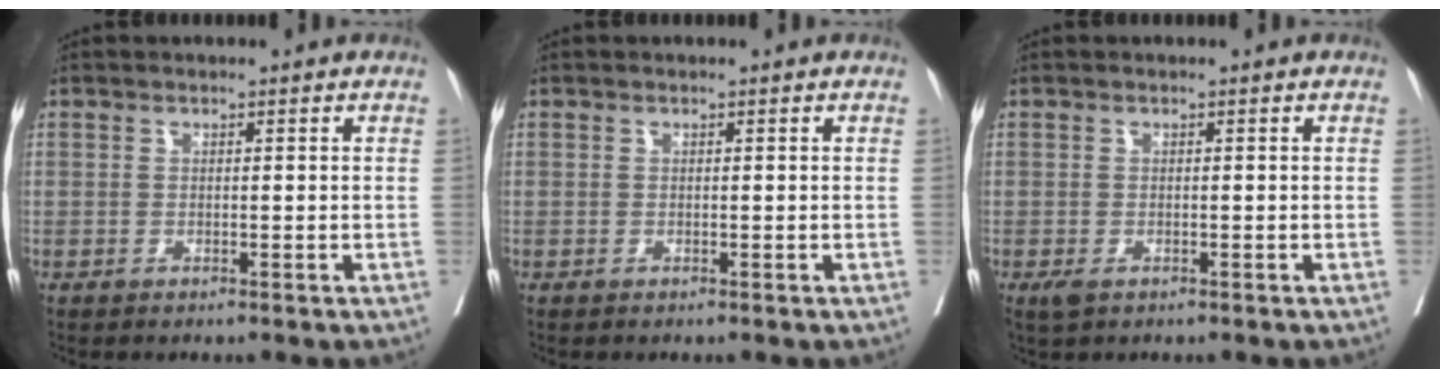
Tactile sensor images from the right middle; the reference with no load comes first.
{"total": 0.0}
{"total": 1.7, "force": [-0.8, 0.9, 1.2], "torque": [-0.026, -0.005, -0.008]}